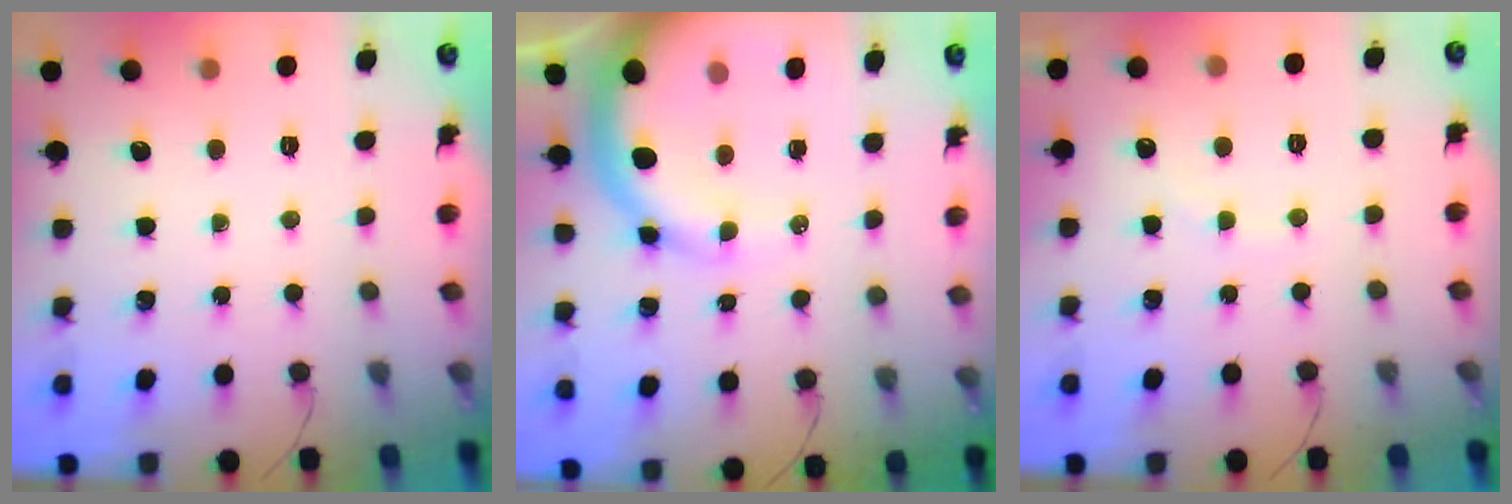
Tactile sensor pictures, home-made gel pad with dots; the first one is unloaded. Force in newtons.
{"total": 15.4, "press": 15.0, "slide": 3.4}
{"total": 5.6, "press": 5.5, "slide": 1.1}